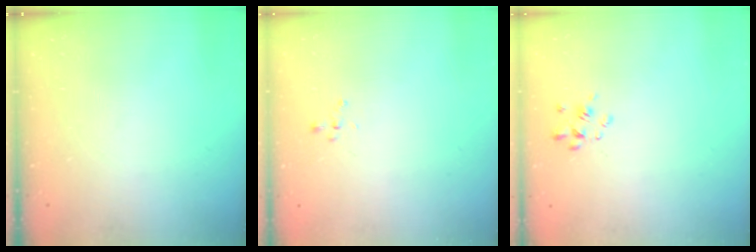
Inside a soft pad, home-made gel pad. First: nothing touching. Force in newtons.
{"total": 0.7, "press": 0.6, "slide": 0.4}
{"total": 2.6, "press": 2.4, "slide": 1.0}